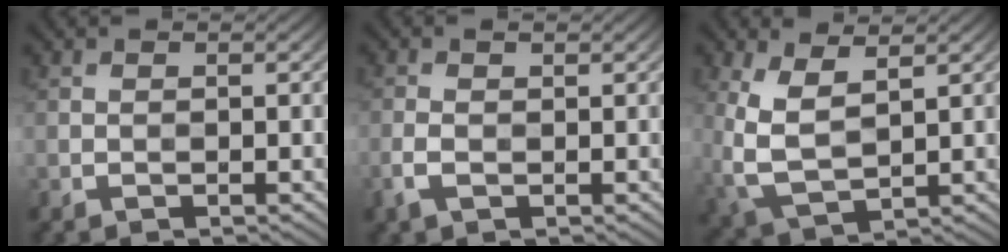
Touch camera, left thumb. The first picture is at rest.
{"total": 2.3, "force": [-0.4, 1.2, 1.9], "torque": [-0.052, -0.001, -0.009]}
{"total": 6.7, "force": [2.2, 3.2, 5.5], "torque": [-0.142, -0.001, 0.044]}